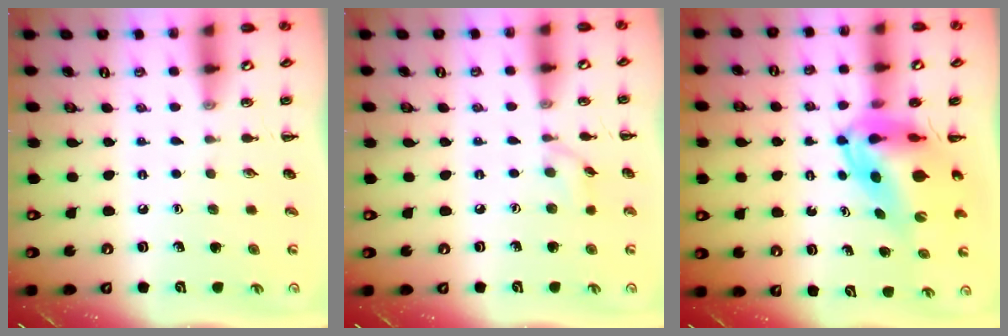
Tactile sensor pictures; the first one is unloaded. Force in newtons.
{"total": 5.4, "press": 5.3, "slide": 0.6}
{"total": 8.6, "press": 8.2, "slide": 2.5}